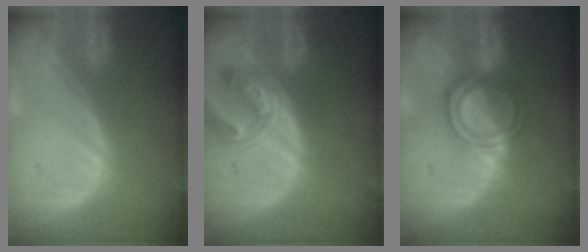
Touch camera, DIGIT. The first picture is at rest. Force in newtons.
{"total": 6.9, "press": 6.3, "slide": 3.0}
{"total": 6.0, "press": 5.4, "slide": 2.7}